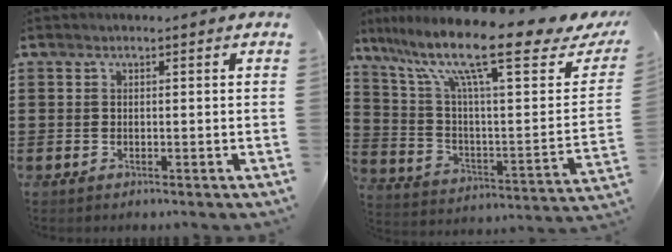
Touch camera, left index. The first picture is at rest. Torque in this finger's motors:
{"motor_torque": [2.02, -0.12, 1.05, 0.21]}